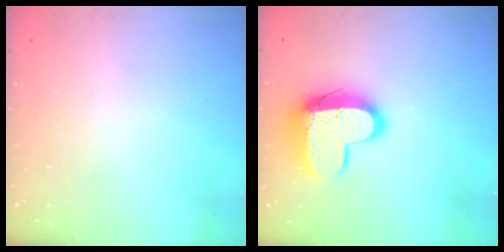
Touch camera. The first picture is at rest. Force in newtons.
{"total": 14.1, "press": 14.1, "slide": 1.1}